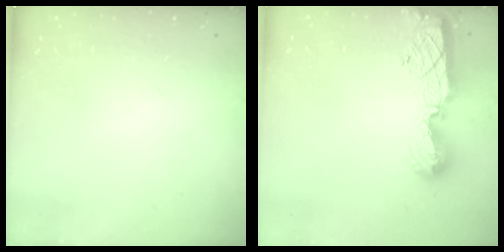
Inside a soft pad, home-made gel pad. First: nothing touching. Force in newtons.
{"total": 13.8, "press": 13.8, "slide": 1.5}